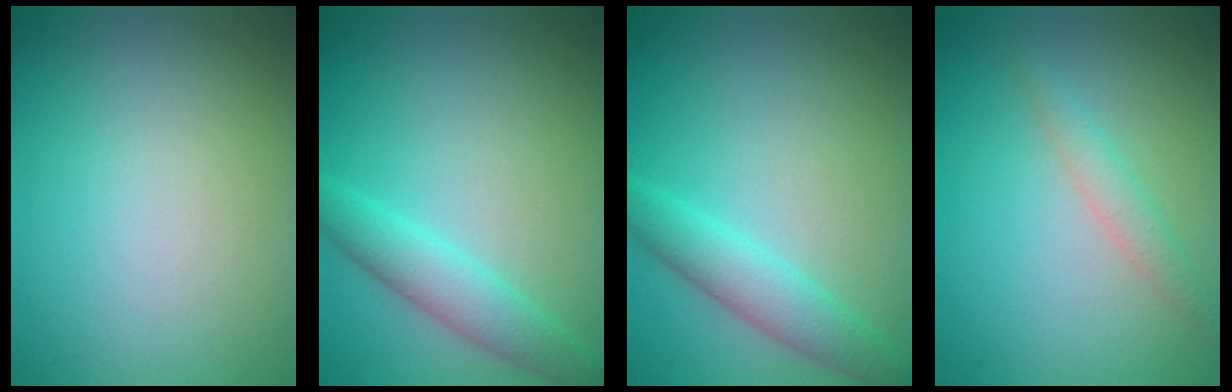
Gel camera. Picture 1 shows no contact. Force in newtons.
{"total": 3.3, "press": 3.3, "slide": 0.1}
{"total": 3.3, "press": 3.3, "slide": 0.1}
{"total": 1.6, "press": 1.6, "slide": 0.1}